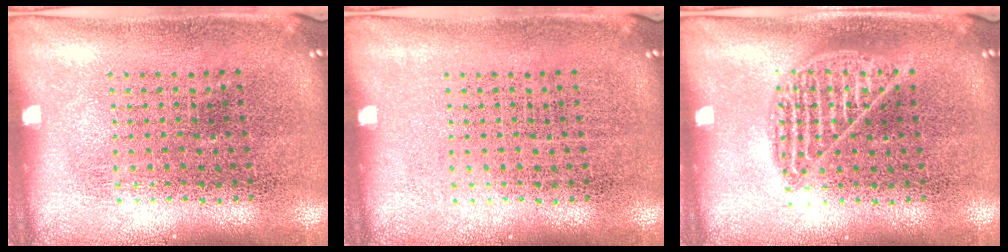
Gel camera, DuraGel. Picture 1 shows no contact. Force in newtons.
{"total": 0.0}
{"total": 0.9, "press": 0.9, "slide": 0.0}